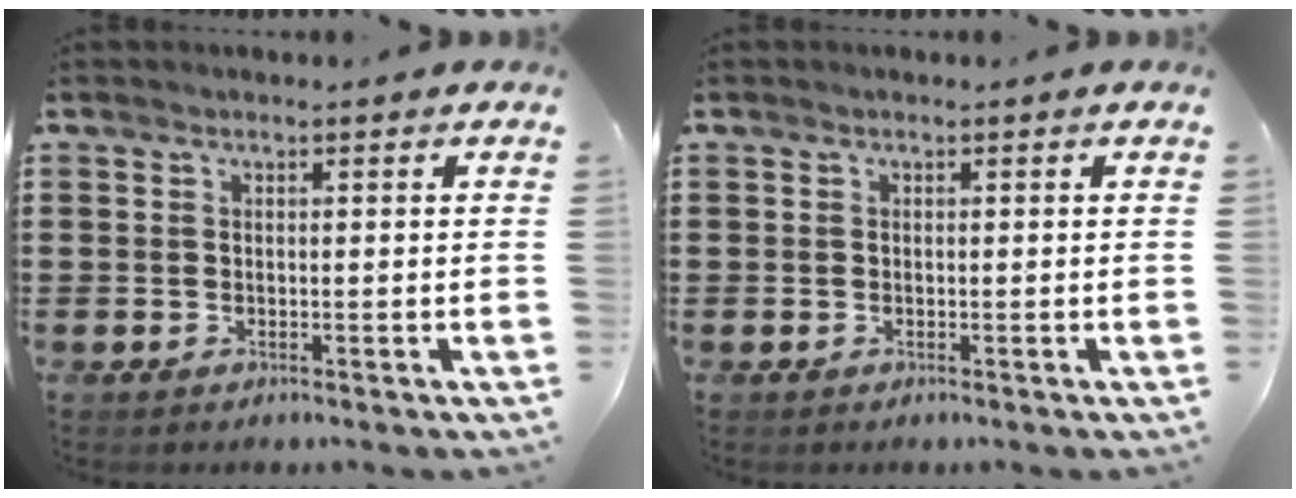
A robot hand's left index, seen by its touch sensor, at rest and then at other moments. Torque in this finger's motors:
{"motor_torque": [0.00, 0.00, 0.02, 0.00]}